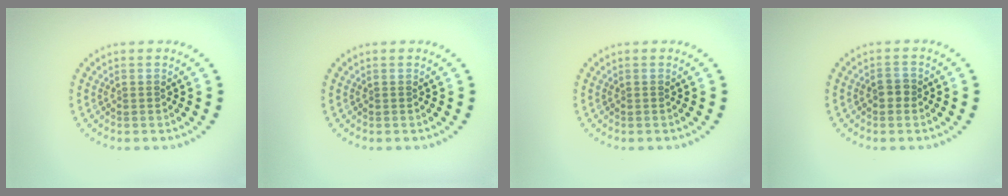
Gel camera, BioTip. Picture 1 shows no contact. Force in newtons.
{"total": 0.0}
{"total": 0.0}
{"total": 1.3, "press": 1.3, "slide": 0.5}